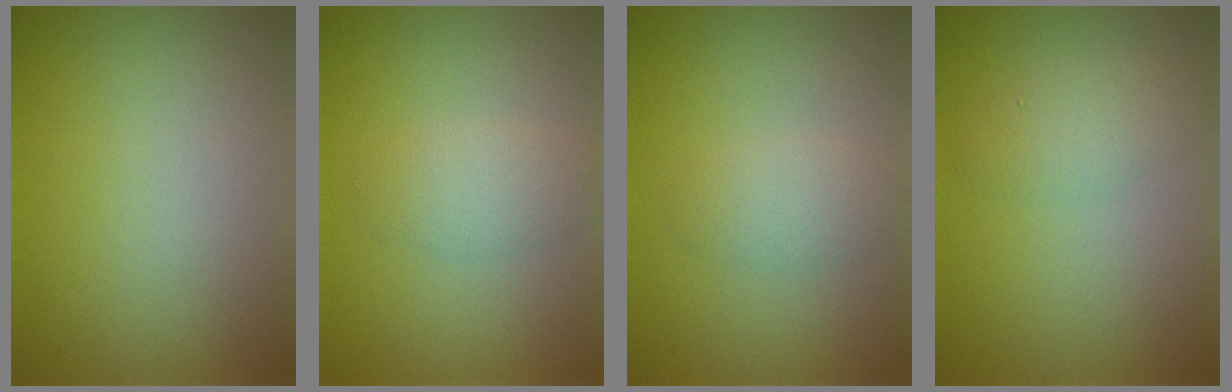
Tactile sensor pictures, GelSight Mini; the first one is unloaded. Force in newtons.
{"total": 2.5, "press": 2.5, "slide": 0.0}
{"total": 2.0, "press": 2.0, "slide": 0.0}
{"total": 2.2, "press": 2.2, "slide": 0.1}